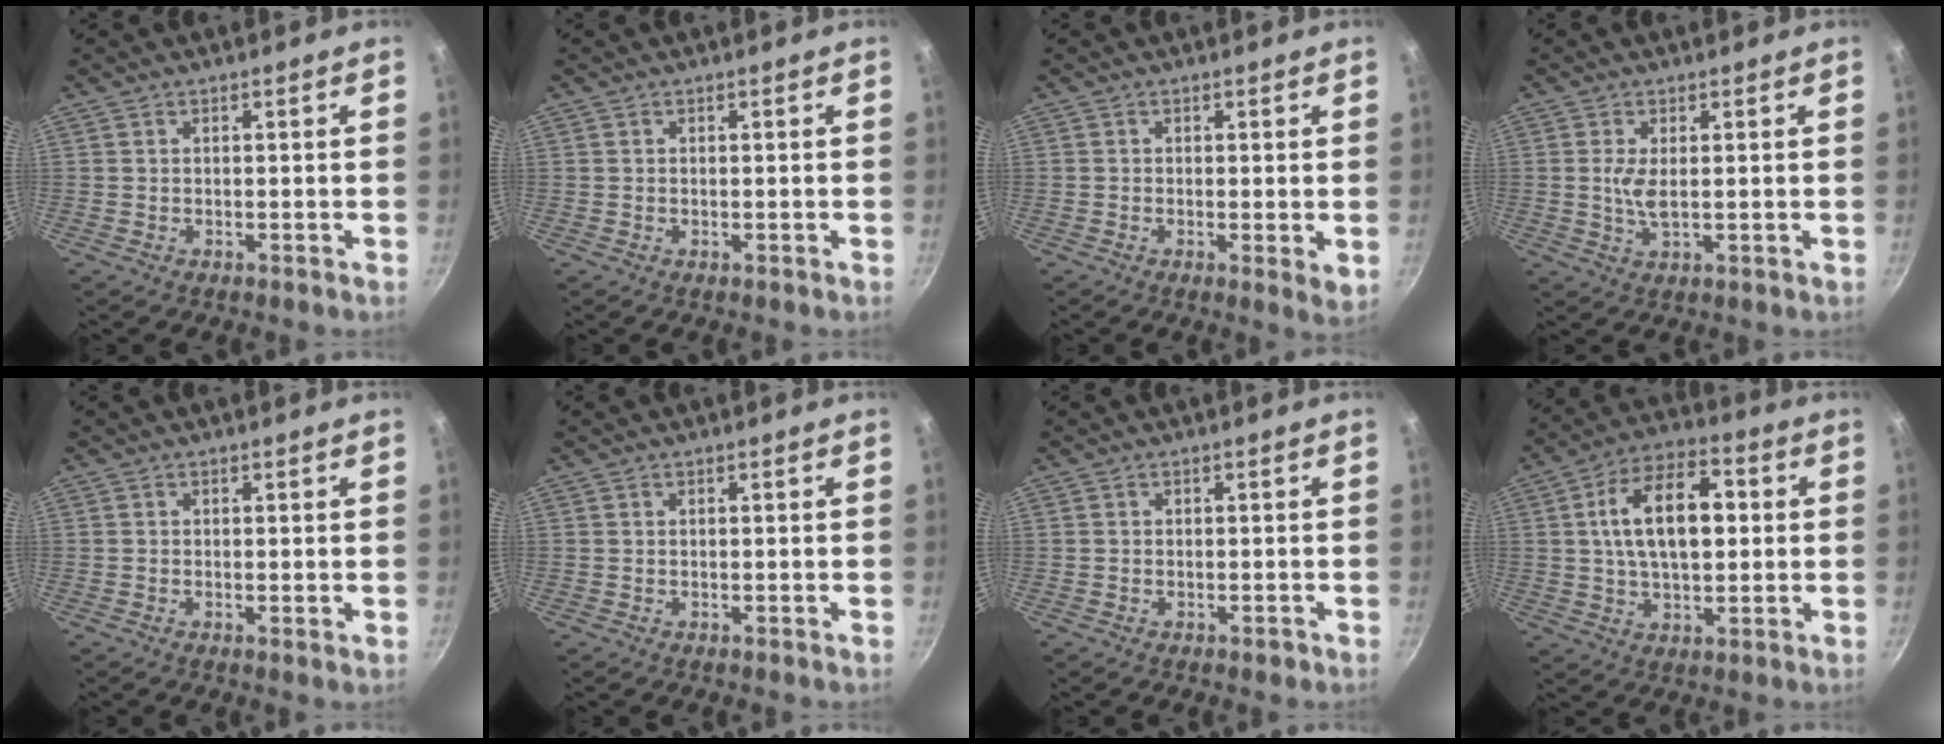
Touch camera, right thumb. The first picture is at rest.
{"total": 0.0}
{"total": 2.9, "force": [-0.1, 0.9, 2.8], "torque": [-0.041, -0.011, -0.003]}
{"total": 3.8, "force": [0.4, 1.5, 3.4], "torque": [-0.076, -0.004, 0.010]}
{"total": 0.6, "force": [0.0, 0.2, 0.6], "torque": [-0.011, -0.003, -0.003]}
{"total": 0.0}
{"total": 1.1, "force": [-0.6, 0.7, 0.7], "torque": [-0.009, 0.007, -0.007]}
{"total": 15.6, "force": [2.2, 8.8, 12.6], "torque": [-0.188, 0.019, 0.029]}